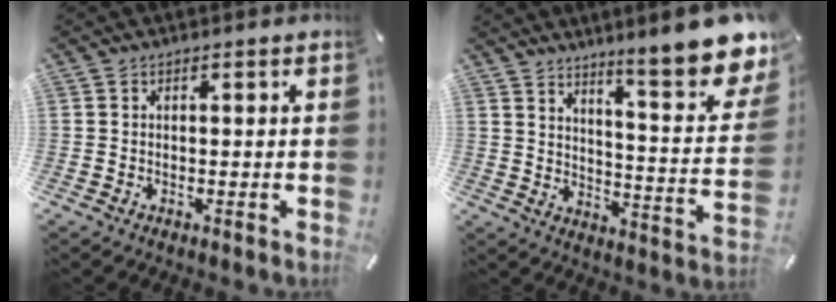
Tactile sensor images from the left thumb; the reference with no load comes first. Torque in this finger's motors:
{"motor_torque": [2.58, 2.43, 1.35, -1.42, 0.31]}